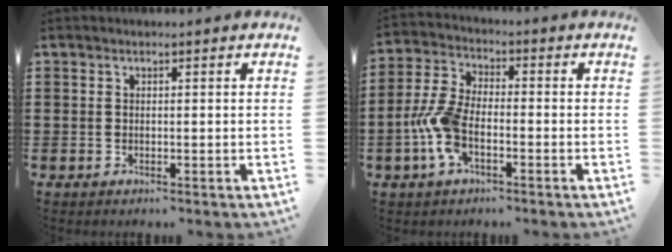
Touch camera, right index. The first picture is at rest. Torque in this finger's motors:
{"motor_torque": [1.77, -0.37, 0.79, 0.21]}